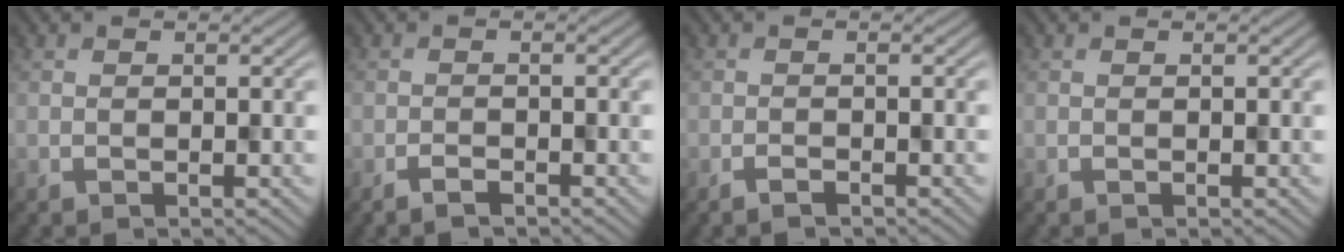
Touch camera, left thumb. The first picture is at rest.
{"total": 1.4, "force": [-1.2, 0.2, 0.7], "torque": [-0.013, 0.003, -0.020]}
{"total": 1.1, "force": [-0.9, 0.1, 0.6], "torque": [-0.011, 0.001, -0.015]}
{"total": 0.0}